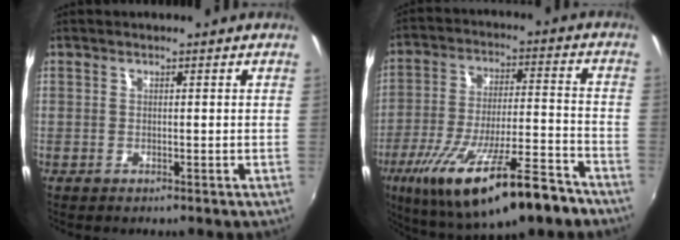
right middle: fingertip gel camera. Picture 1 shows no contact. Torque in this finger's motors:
{"motor_torque": [1.58, -0.56, 1.05, 0.21]}